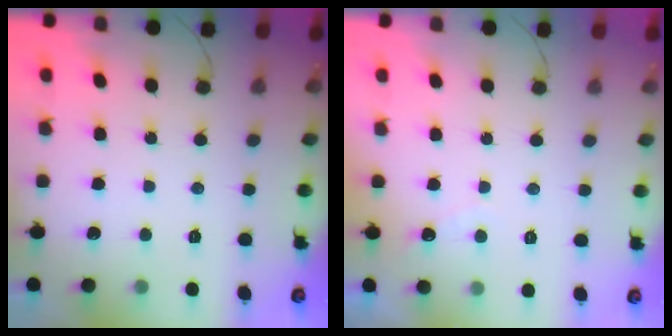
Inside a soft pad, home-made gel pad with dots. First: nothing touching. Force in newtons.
{"total": 3.0, "press": 3.0, "slide": 0.1}